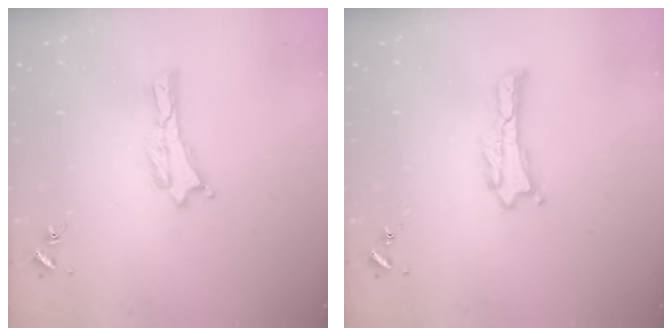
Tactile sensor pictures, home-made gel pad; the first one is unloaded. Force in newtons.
{"total": 0.6, "press": 0.5, "slide": 0.2}